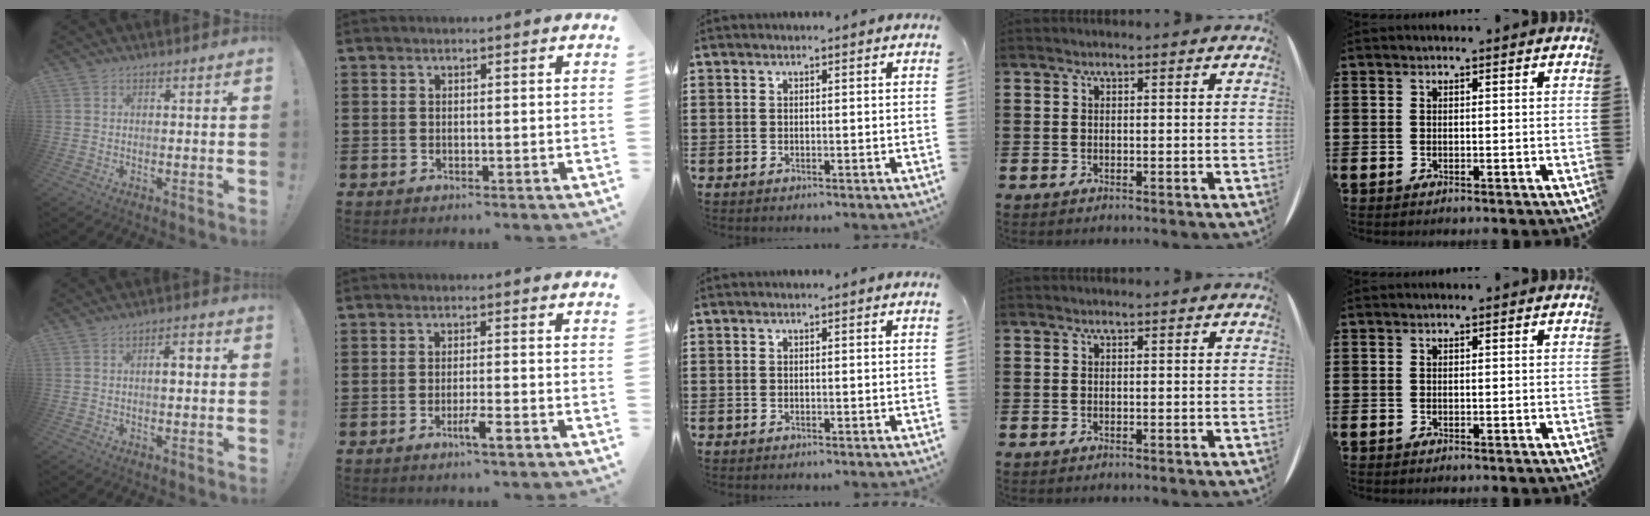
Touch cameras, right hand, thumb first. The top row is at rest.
{"thumb": {"total": 3.4, "force": [0.1, 1.4, 3.1], "torque": [-0.046, 0.008, -0.005]}, "index": {"total": 3.4, "force": [-2.1, 0.2, 2.7], "torque": [-0.049, -0.005, -0.037]}}